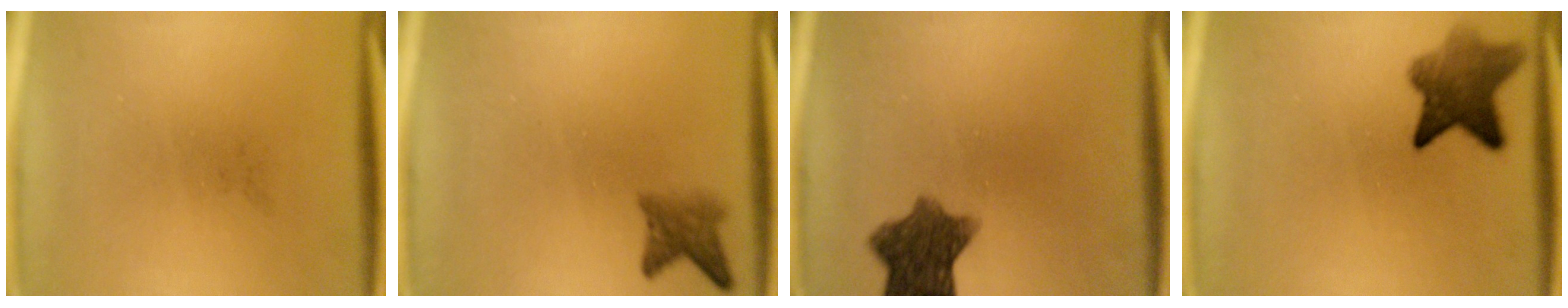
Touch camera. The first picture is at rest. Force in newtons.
{"total": 2.8}
{"total": 8.8}
{"total": 6.8}